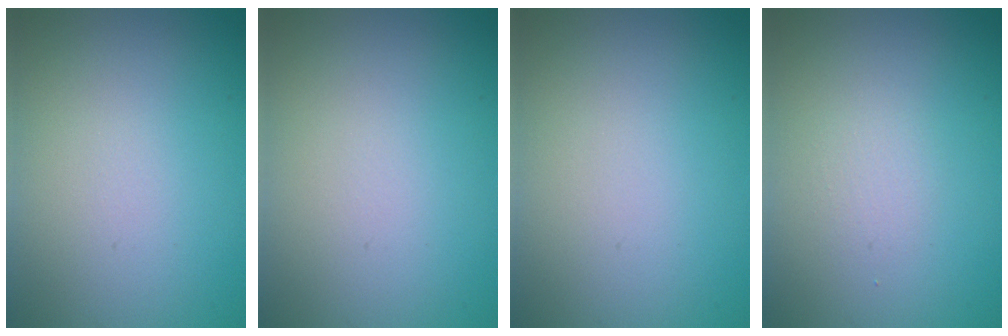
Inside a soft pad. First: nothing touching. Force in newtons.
{"total": 0.0}
{"total": 0.0}
{"total": 0.9, "press": 0.9, "slide": 0.0}